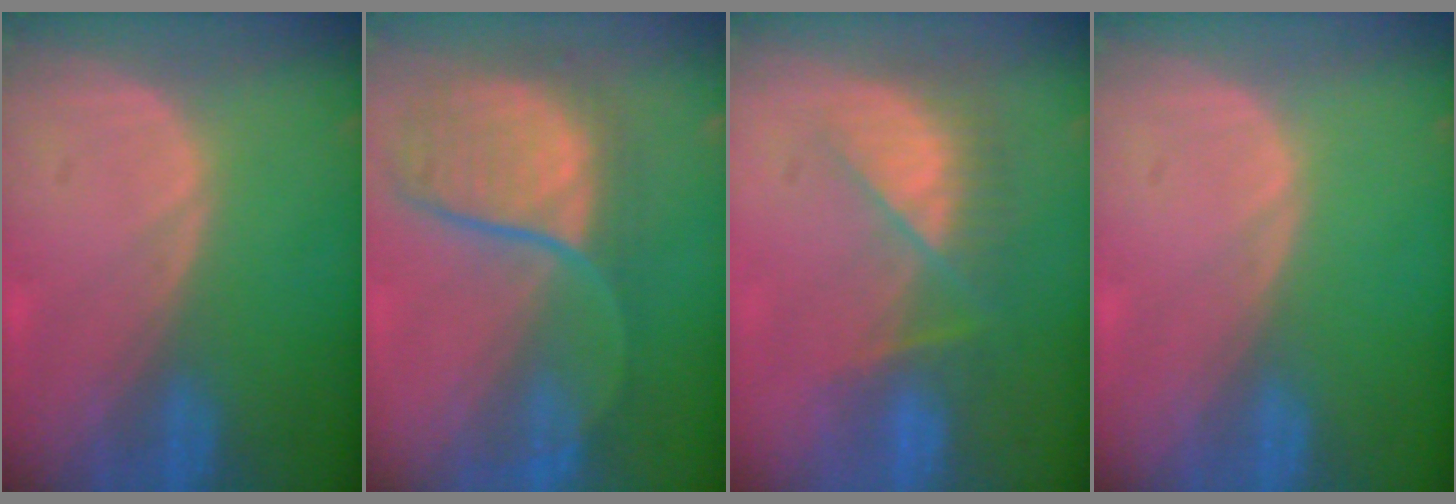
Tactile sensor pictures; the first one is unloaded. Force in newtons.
{"total": 9.6, "press": 9.0, "slide": 3.3}
{"total": 8.0, "press": 7.1, "slide": 3.6}
{"total": 0.0}